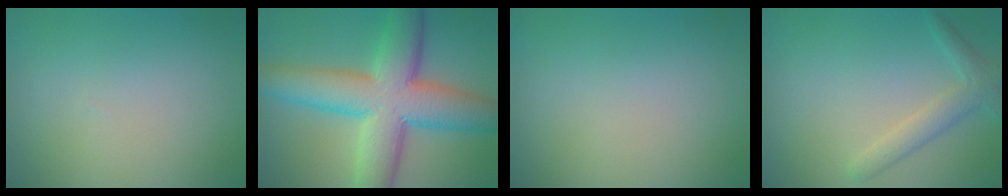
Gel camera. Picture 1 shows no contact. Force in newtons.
{"total": 11.1, "press": 11.1, "slide": 0.3}
{"total": 0.0}
{"total": 2.7, "press": 2.7, "slide": 0.1}